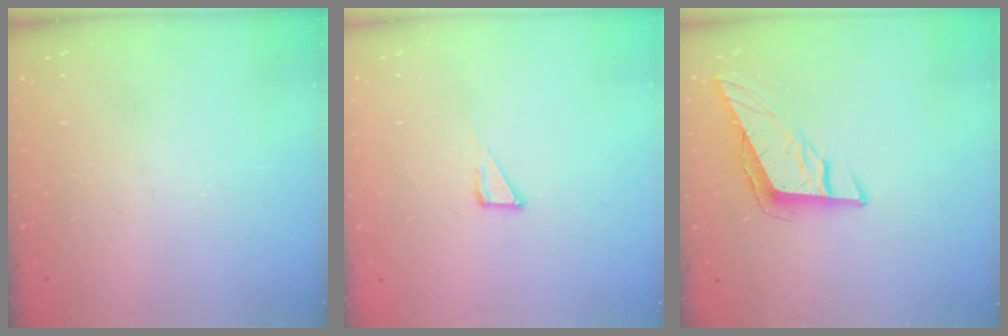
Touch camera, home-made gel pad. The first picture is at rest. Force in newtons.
{"total": 3.4, "press": 3.4, "slide": 0.3}
{"total": 10.2, "press": 10.0, "slide": 1.6}